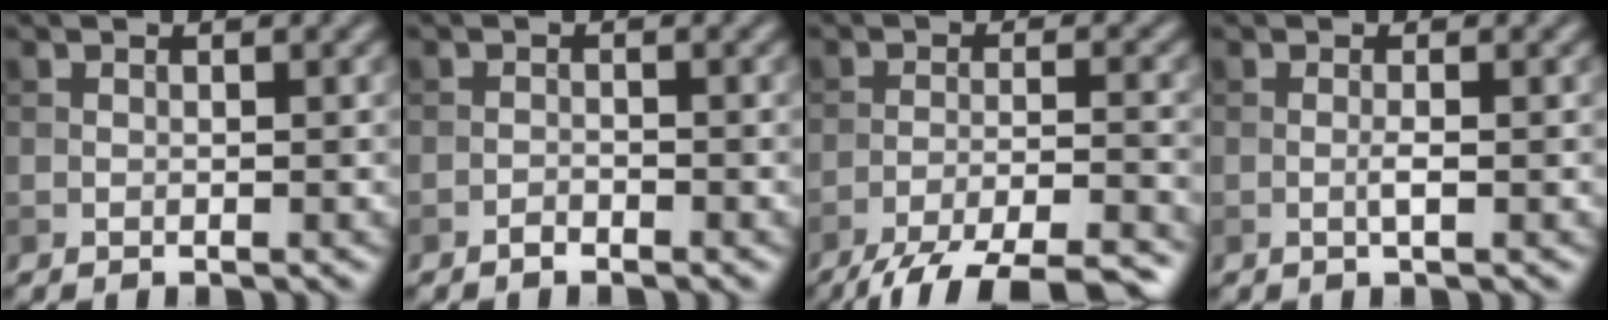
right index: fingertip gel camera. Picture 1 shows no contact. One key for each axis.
{"total": 0.8, "fx": -0.7, "fy": 0.2, "fz": 0.3, "tx": -0.003, "ty": 0.002, "tz": -0.015}
{"total": 9.9, "fx": -8.3, "fy": 2.0, "fz": 4.9, "tx": -0.073, "ty": -0.016, "tz": -0.124}
{"total": 1.0, "fx": -0.2, "fy": 0.1, "fz": 1.0, "tx": -0.019, "ty": 0.000, "tz": -0.006}